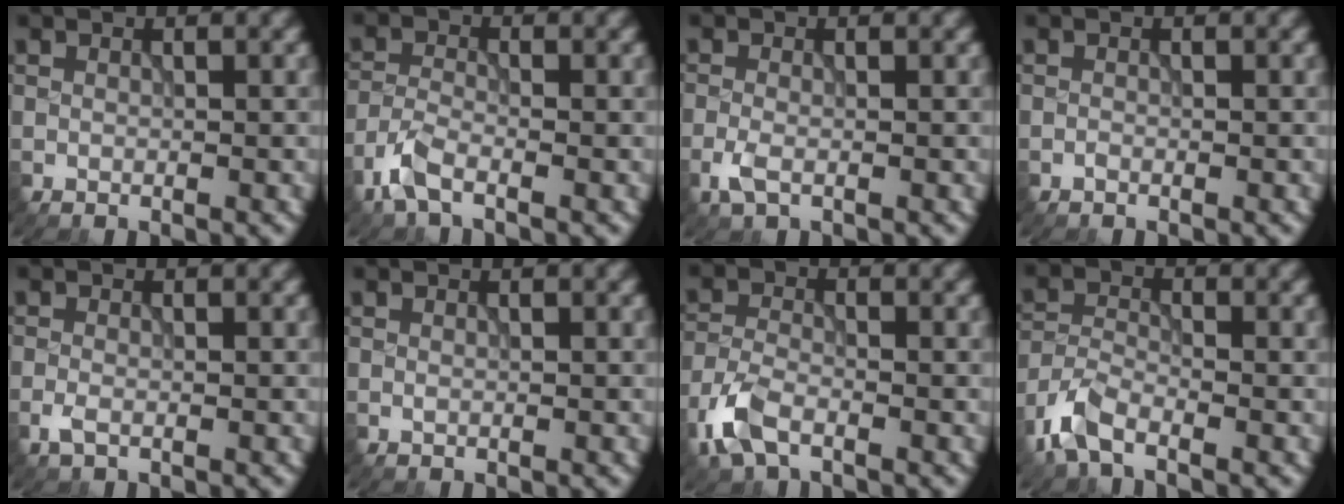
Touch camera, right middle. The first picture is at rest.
{"total": 3.0, "force": [-2.1, 1.0, 2.0], "torque": [-0.051, -0.003, -0.055]}
{"total": 2.0, "force": [-1.0, 0.8, 1.5], "torque": [-0.039, -0.003, -0.027]}
{"total": 0.0}
{"total": 1.3, "force": [-0.7, 0.5, 1.0], "torque": [-0.027, -0.002, -0.019]}
{"total": 0.0}
{"total": 4.0, "force": [-2.5, 1.9, 2.5], "torque": [-0.061, -0.005, -0.063]}
{"total": 3.9, "force": [-2.7, 1.4, 2.3], "torque": [-0.051, -0.004, -0.070]}